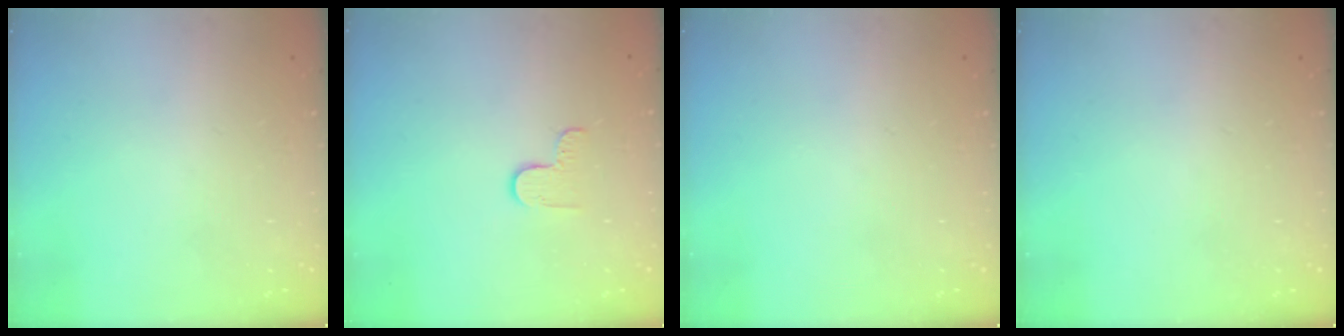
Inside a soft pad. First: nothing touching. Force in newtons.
{"total": 3.3, "press": 3.3, "slide": 0.4}
{"total": 0.0}
{"total": 0.0}